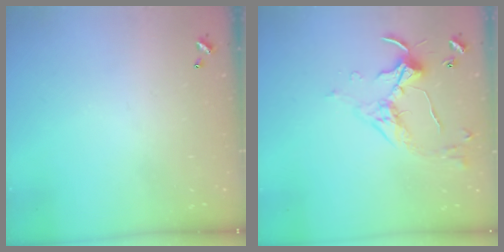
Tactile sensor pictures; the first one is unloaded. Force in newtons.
{"total": 5.0, "press": 5.0, "slide": 0.5}